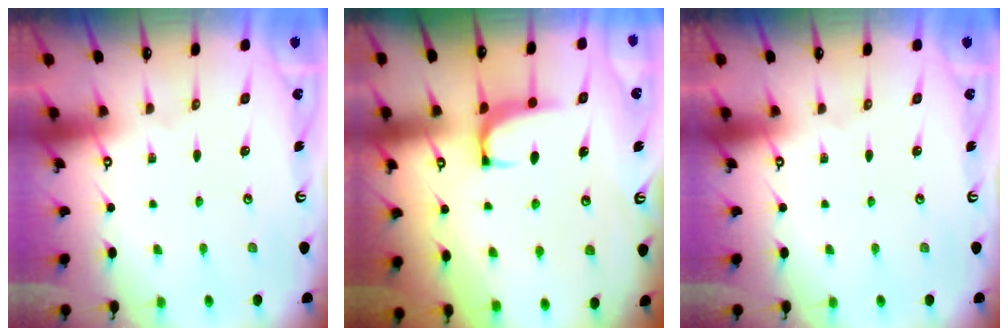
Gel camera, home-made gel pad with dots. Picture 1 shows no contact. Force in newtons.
{"total": 0.9, "press": 0.6, "slide": 0.6}
{"total": 0.0}